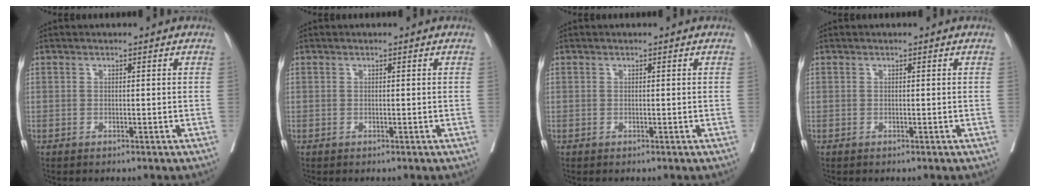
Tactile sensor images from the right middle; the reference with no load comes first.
{"total": 0.0}
{"total": 0.0}
{"total": 0.0}